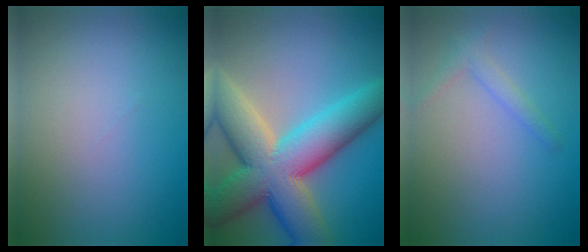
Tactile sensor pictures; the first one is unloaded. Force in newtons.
{"total": 12.9, "press": 12.9, "slide": 1.0}
{"total": 1.4, "press": 1.4, "slide": 0.1}